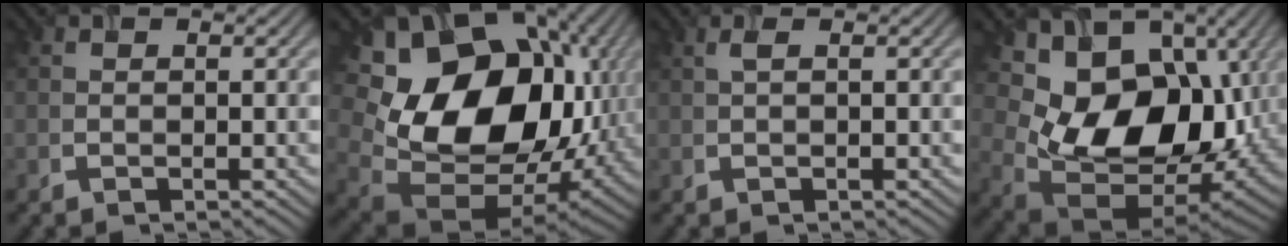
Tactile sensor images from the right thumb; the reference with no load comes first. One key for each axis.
{"total": 20.7, "fx": 3.1, "fy": 15.3, "fz": 13.6, "tx": -0.261, "ty": -0.040, "tz": 0.098}
{"total": 0.9, "fx": 0.2, "fy": 0.1, "fz": 0.8, "tx": -0.024, "ty": 0.004, "tz": 0.004}
{"total": 16.5, "fx": 2.6, "fy": 11.5, "fz": 11.5, "tx": -0.198, "ty": -0.030, "tz": 0.060}